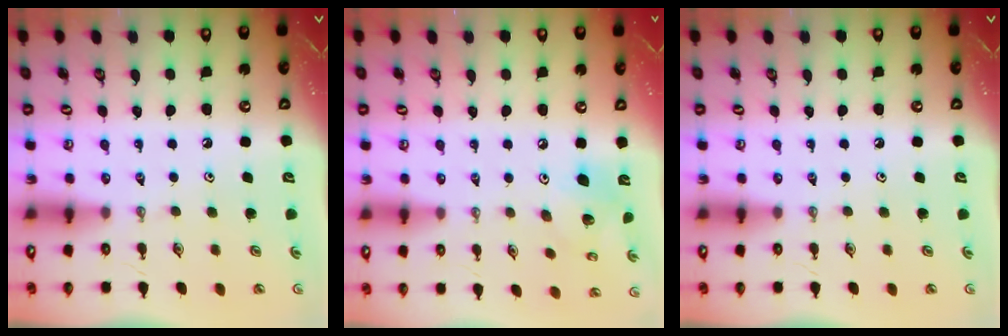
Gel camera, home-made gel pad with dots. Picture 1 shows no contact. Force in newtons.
{"total": 12.2, "press": 12.1, "slide": 2.0}
{"total": 0.0}